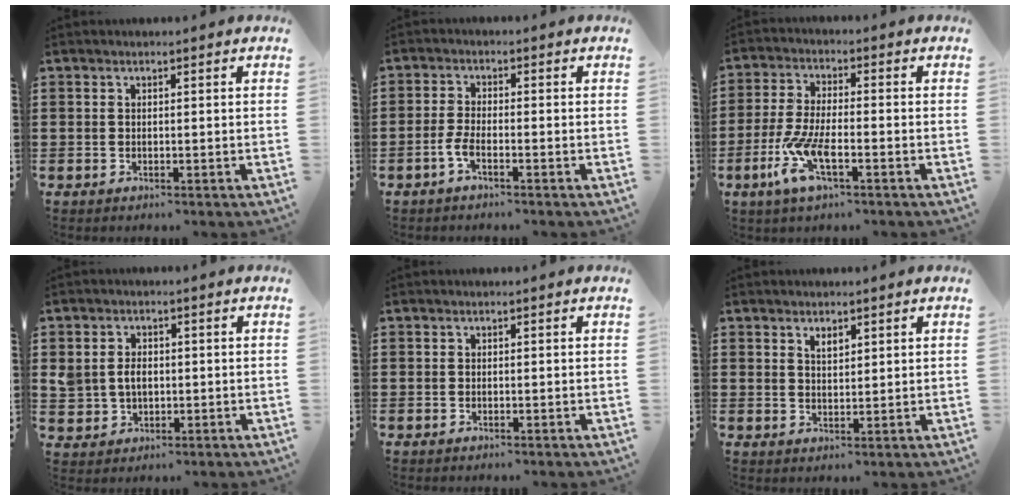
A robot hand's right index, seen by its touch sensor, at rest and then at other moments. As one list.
[{"total": 2.7, "force": [-1.3, 0.5, 2.3], "torque": [-0.053, -0.005, -0.027]}, {"total": 7.3, "force": [-3.0, 1.9, 6.4], "torque": [-0.161, -0.020, -0.062]}, {"total": 3.5, "force": [0.3, 2.8, 2.1], "torque": [-0.063, 0.005, -0.002]}, {"total": 0.0}, {"total": 2.1, "force": [1.6, 0.9, 1.0], "torque": [-0.022, 0.003, 0.029]}]